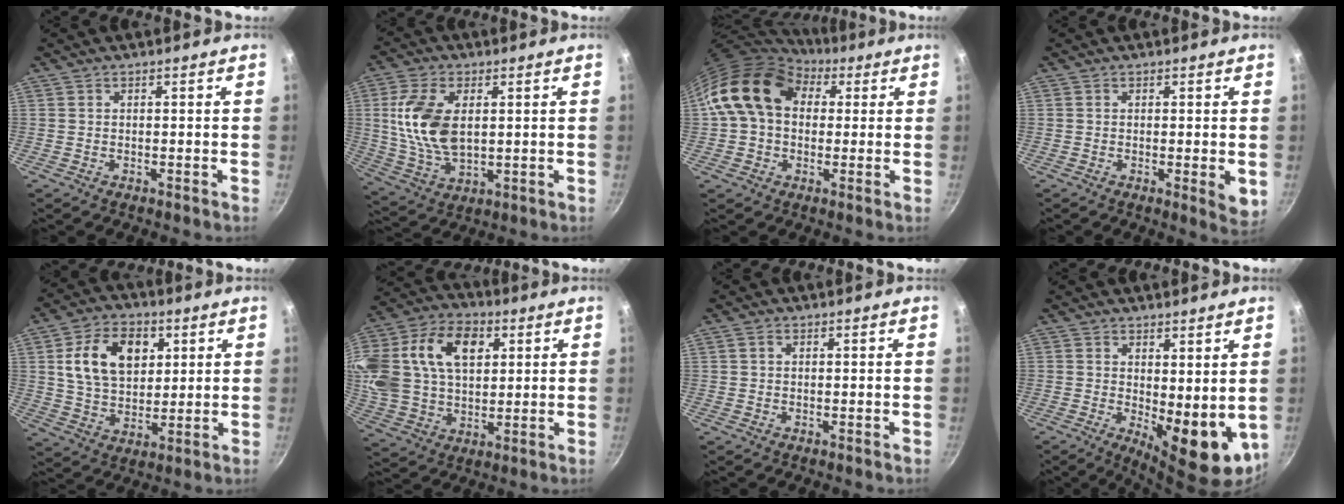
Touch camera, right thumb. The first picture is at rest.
{"total": 13.3, "force": [2.2, 7.6, 10.7], "torque": [-0.203, -0.012, 0.048]}
{"total": 14.9, "force": [4.4, 11.0, 9.1], "torque": [-0.128, 0.019, 0.064]}
{"total": 4.1, "force": [-0.2, 0.8, 4.0], "torque": [-0.052, -0.015, -0.004]}
{"total": 14.3, "force": [4.1, 9.8, 9.6], "torque": [-0.139, -0.005, 0.069]}
{"total": 26.4, "force": [8.2, 17.8, 17.8], "torque": [-0.381, 0.027, 0.142]}
{"total": 0.8, "force": [0.3, 0.6, 0.5], "torque": [-0.009, 0.004, 0.004]}
{"total": 11.0, "force": [0.7, 4.8, 9.9], "torque": [-0.113, -0.023, 0.023]}